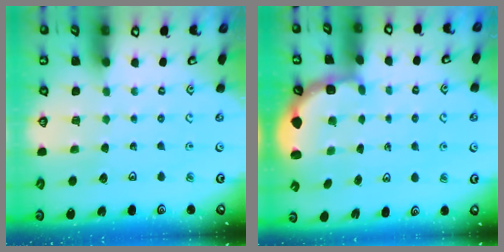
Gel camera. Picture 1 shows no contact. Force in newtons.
{"total": 3.0, "press": 2.1, "slide": 2.2}